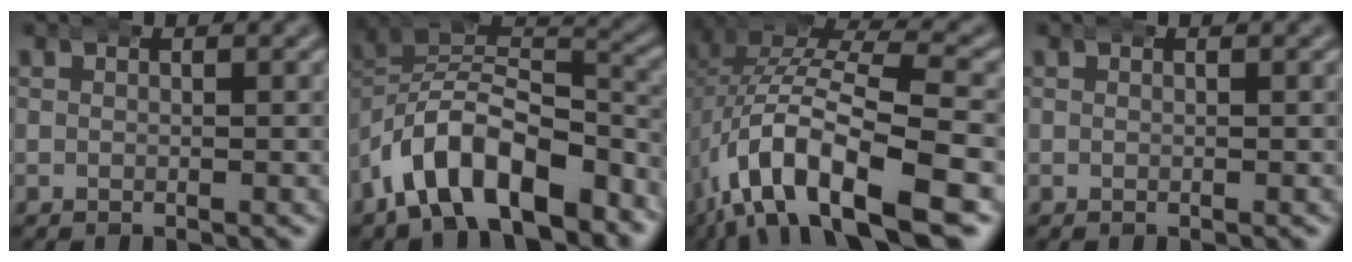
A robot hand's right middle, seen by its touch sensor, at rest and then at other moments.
{"total": 11.9, "force": [-6.1, 7.7, 6.8], "torque": [-0.132, -0.028, -0.092]}
{"total": 13.3, "force": [-4.7, 7.1, 10.2], "torque": [-0.202, -0.031, -0.057]}
{"total": 0.0}